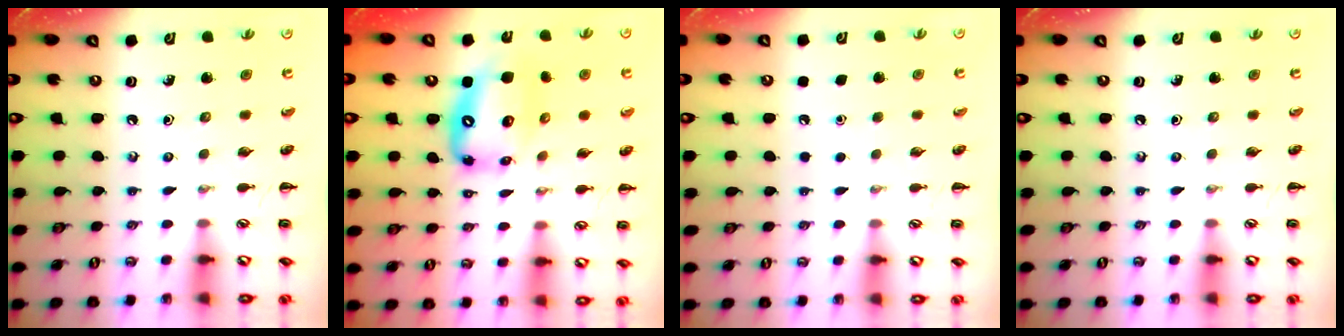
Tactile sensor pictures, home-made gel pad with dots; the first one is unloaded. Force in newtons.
{"total": 13.2, "press": 12.7, "slide": 3.6}
{"total": 1.6, "press": 1.6, "slide": 0.1}
{"total": 0.0}